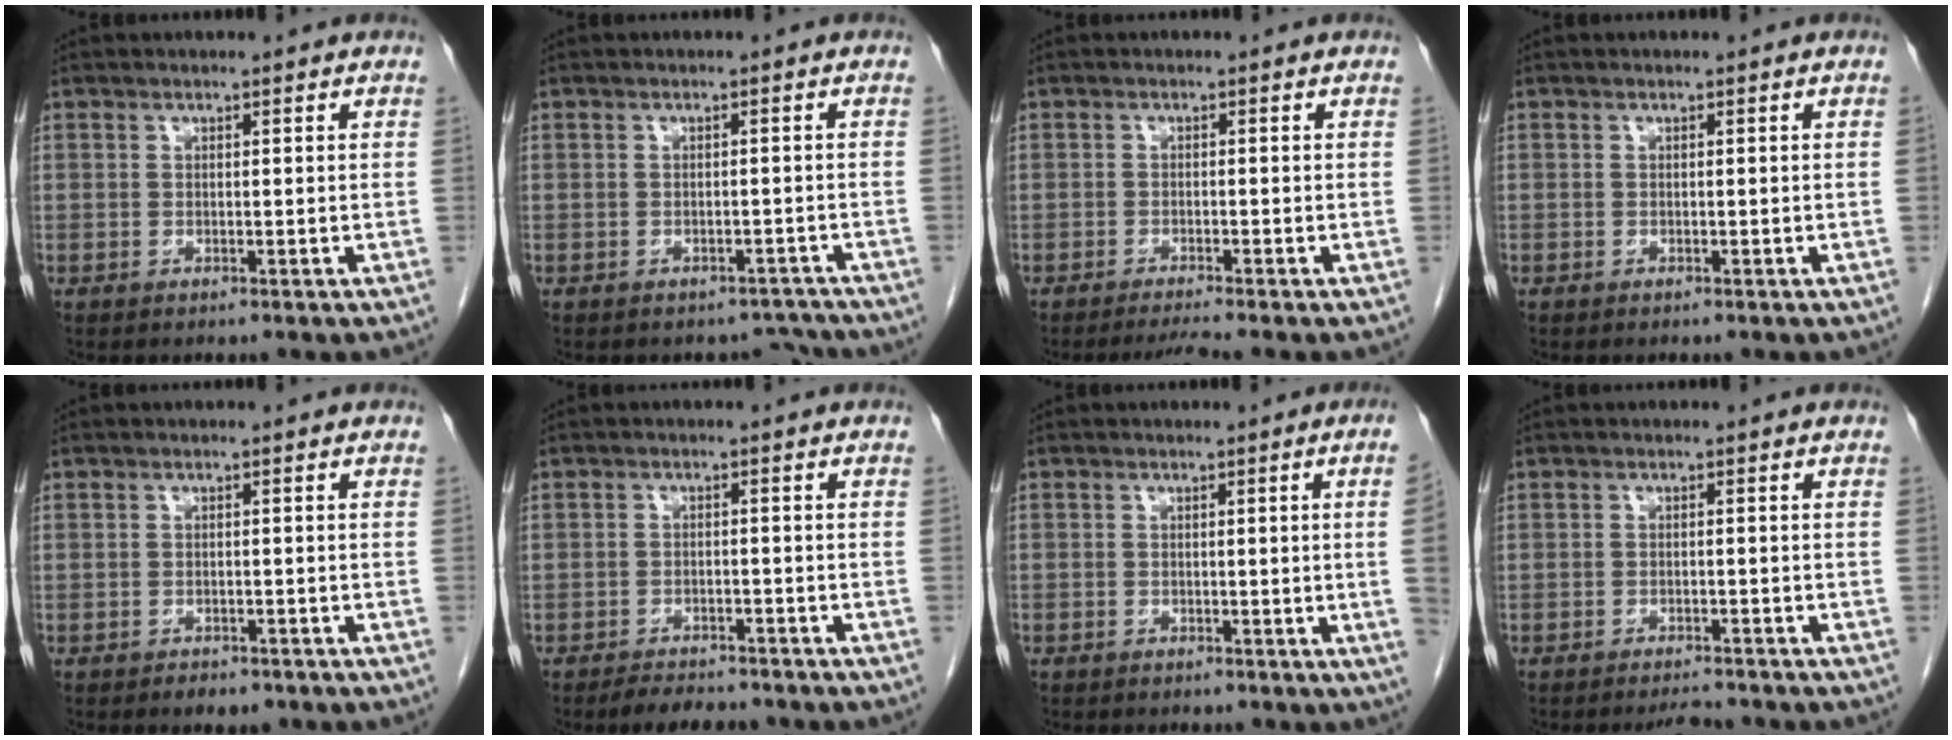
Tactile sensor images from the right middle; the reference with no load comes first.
{"total": 3.4, "force": [-3.0, 1.4, -0.6], "torque": [0.017, 0.013, -0.035]}
{"total": 2.6, "force": [-2.2, -1.0, 0.8], "torque": [-0.020, -0.011, -0.041]}
{"total": 0.0}
{"total": 2.1, "force": [-1.5, 1.1, 0.9], "torque": [-0.017, 0.000, -0.015]}
{"total": 4.5, "force": [-4.0, 1.5, 1.5], "torque": [-0.023, -0.005, -0.062]}
{"total": 3.3, "force": [-0.4, -1.2, 3.0], "torque": [-0.032, -0.004, -0.006]}
{"total": 2.6, "force": [-2.5, 0.8, 0.3], "torque": [-0.007, -0.003, -0.034]}